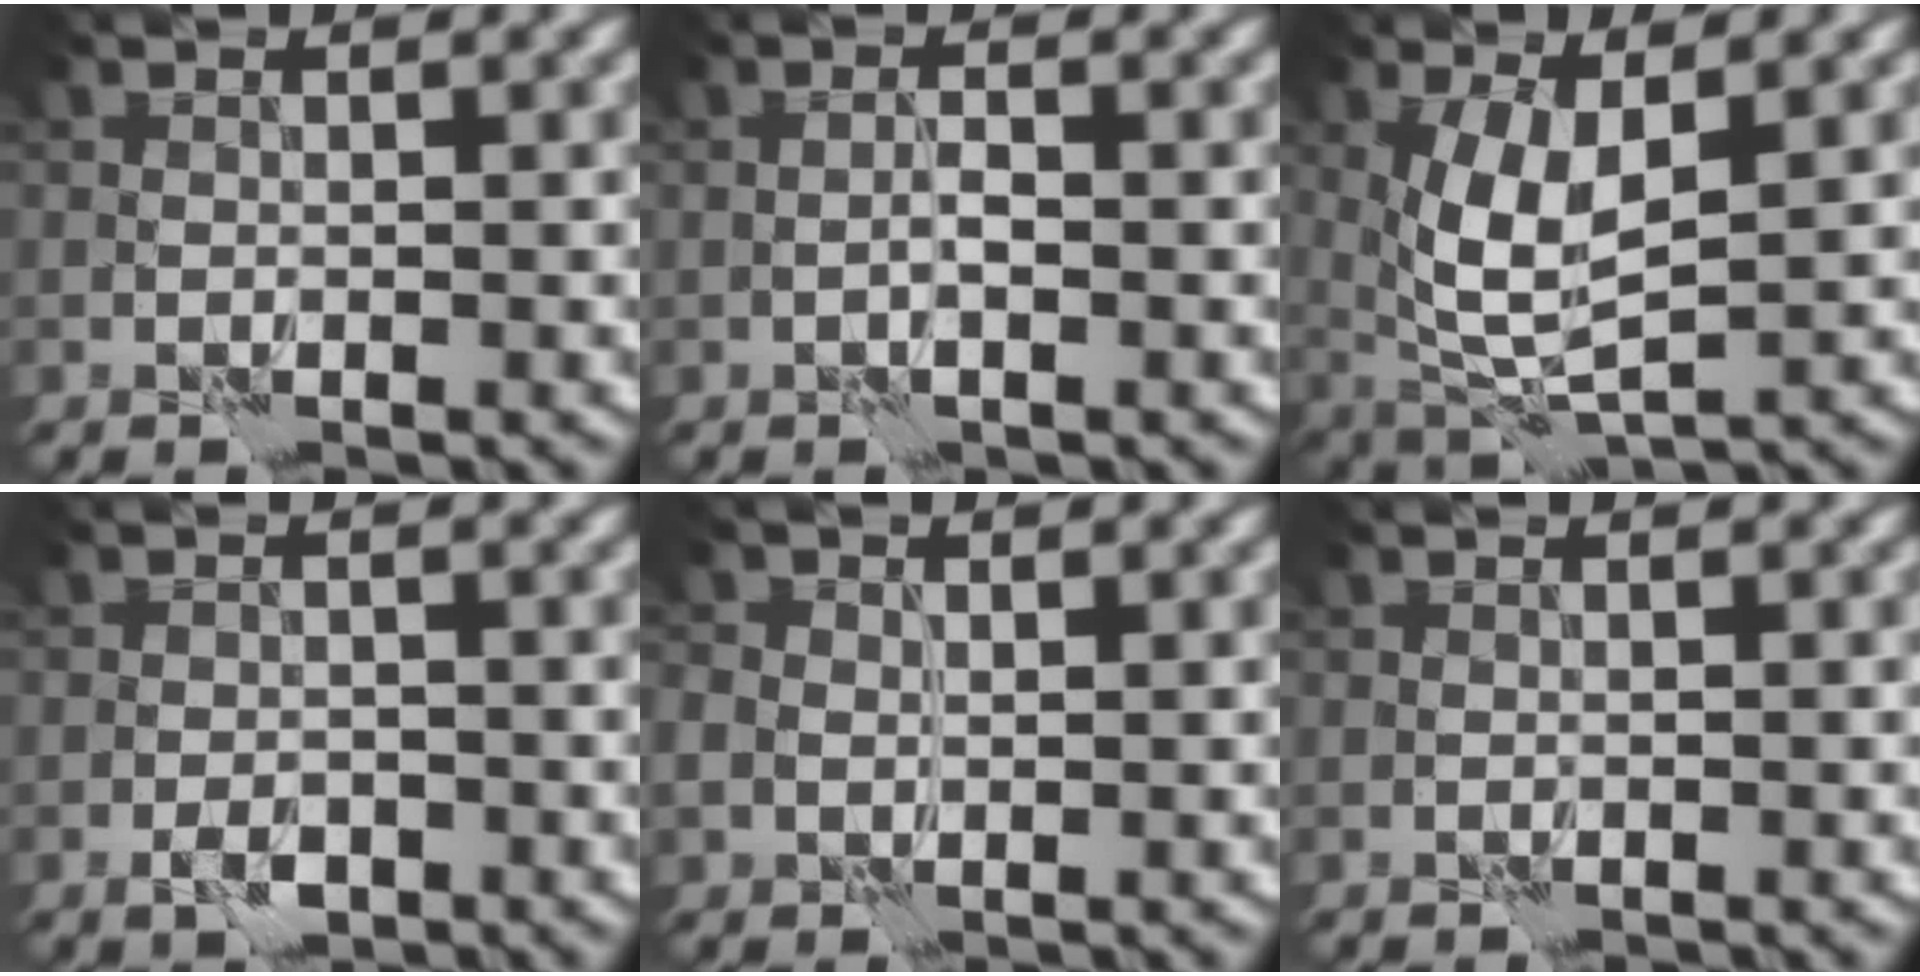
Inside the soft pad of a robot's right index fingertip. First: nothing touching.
{"total": 0.9, "force": [-0.1, 0.0, 0.8], "torque": [-0.015, 0.002, -0.004]}
{"total": 5.4, "force": [1.3, 1.9, 4.9], "torque": [-0.107, -0.012, 0.030]}
{"total": 1.7, "force": [-0.9, 0.9, 1.1], "torque": [-0.016, -0.001, -0.019]}
{"total": 2.3, "force": [0.5, 1.9, 1.2], "torque": [-0.022, 0.006, 0.006]}
{"total": 0.0}